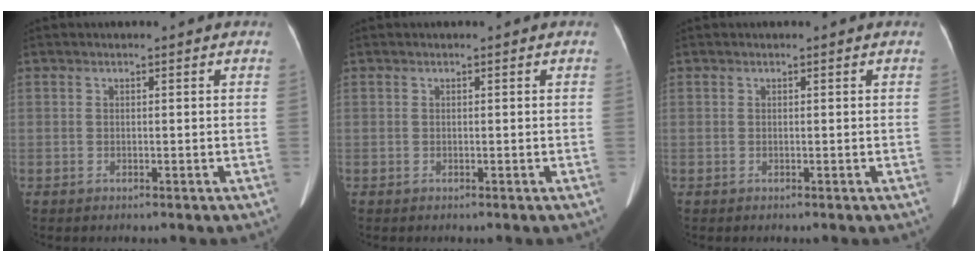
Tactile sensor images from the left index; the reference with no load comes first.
{"total": 0.0}
{"total": 0.0}